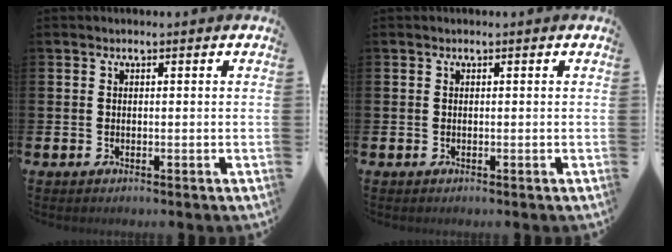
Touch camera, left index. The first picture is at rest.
{"total": 0.0}